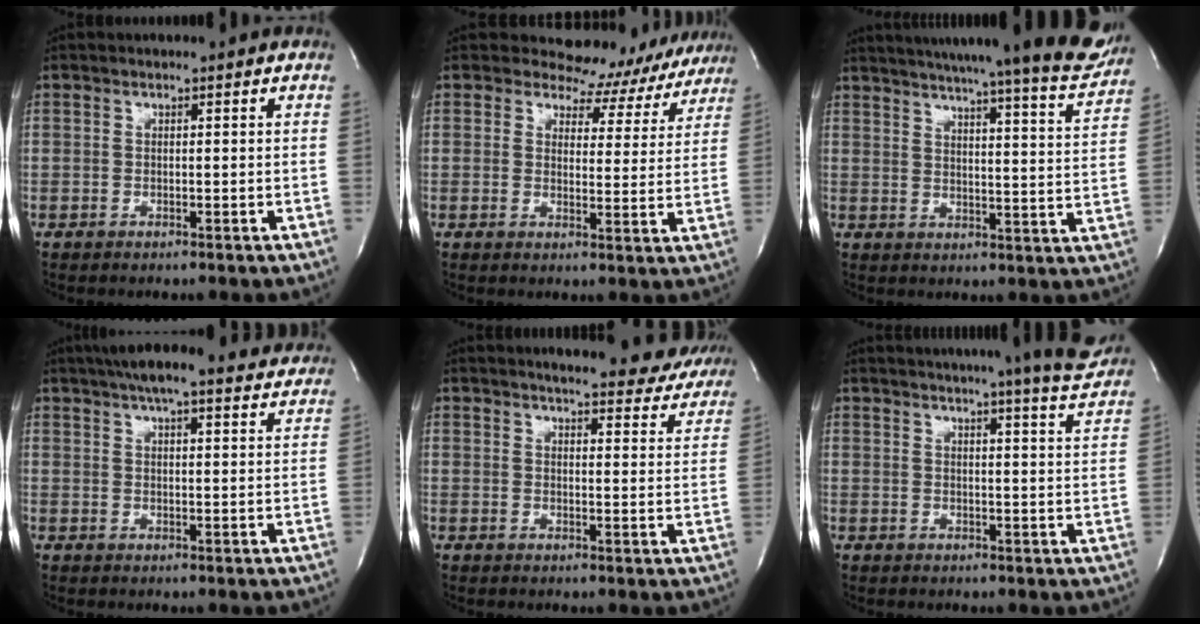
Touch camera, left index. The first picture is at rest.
{"total": 13.1, "force": [12.1, 5.1, 0.0], "torque": [0.032, -0.022, 0.109]}
{"total": 24.0, "force": [21.6, 0.8, 10.5], "torque": [-0.154, -0.054, 0.263]}
{"total": 18.0, "force": [15.6, 3.2, 8.5], "torque": [-0.131, 0.041, 0.203]}
{"total": 17.4, "force": [16.2, 3.1, 5.6], "torque": [-0.061, -0.029, 0.181]}
{"total": 16.3, "force": [14.8, -0.2, 6.9], "torque": [-0.102, -0.034, 0.172]}